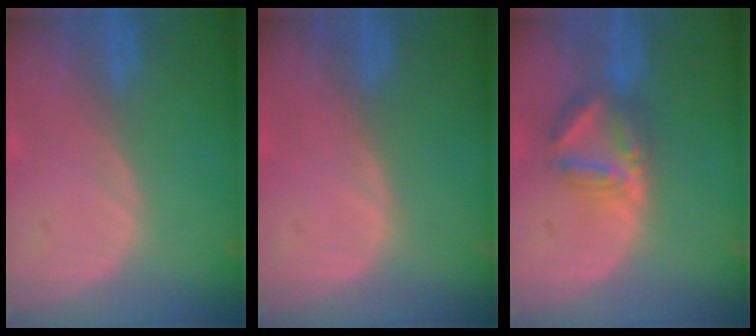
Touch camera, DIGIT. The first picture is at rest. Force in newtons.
{"total": 0.0}
{"total": 5.8, "press": 5.7, "slide": 1.2}